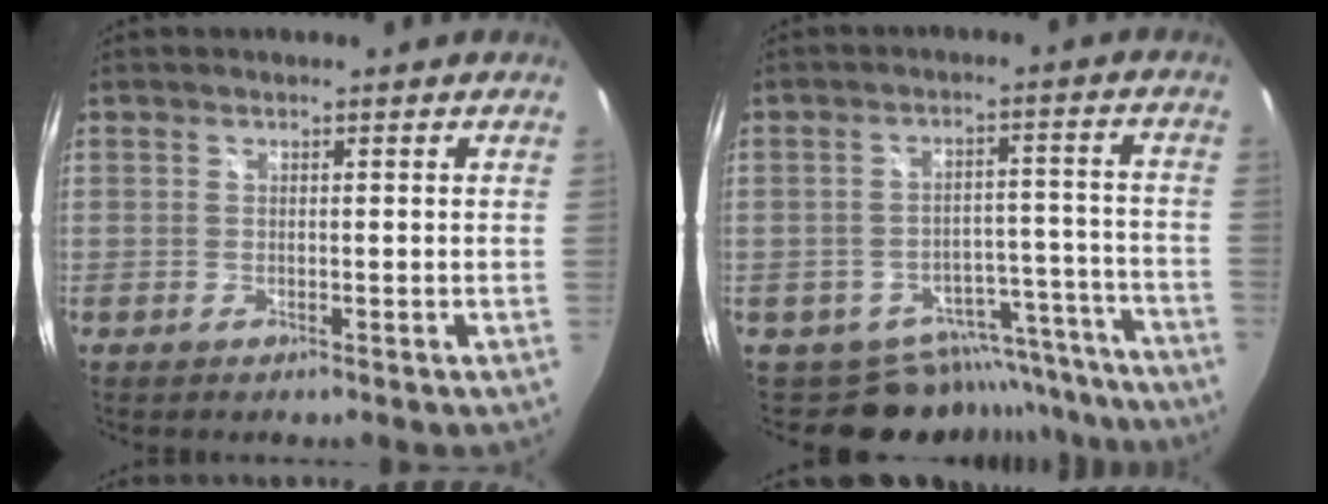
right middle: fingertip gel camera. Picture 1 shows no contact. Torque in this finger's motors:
{"motor_torque": [0.70, -1.27, 0.02, -0.02]}